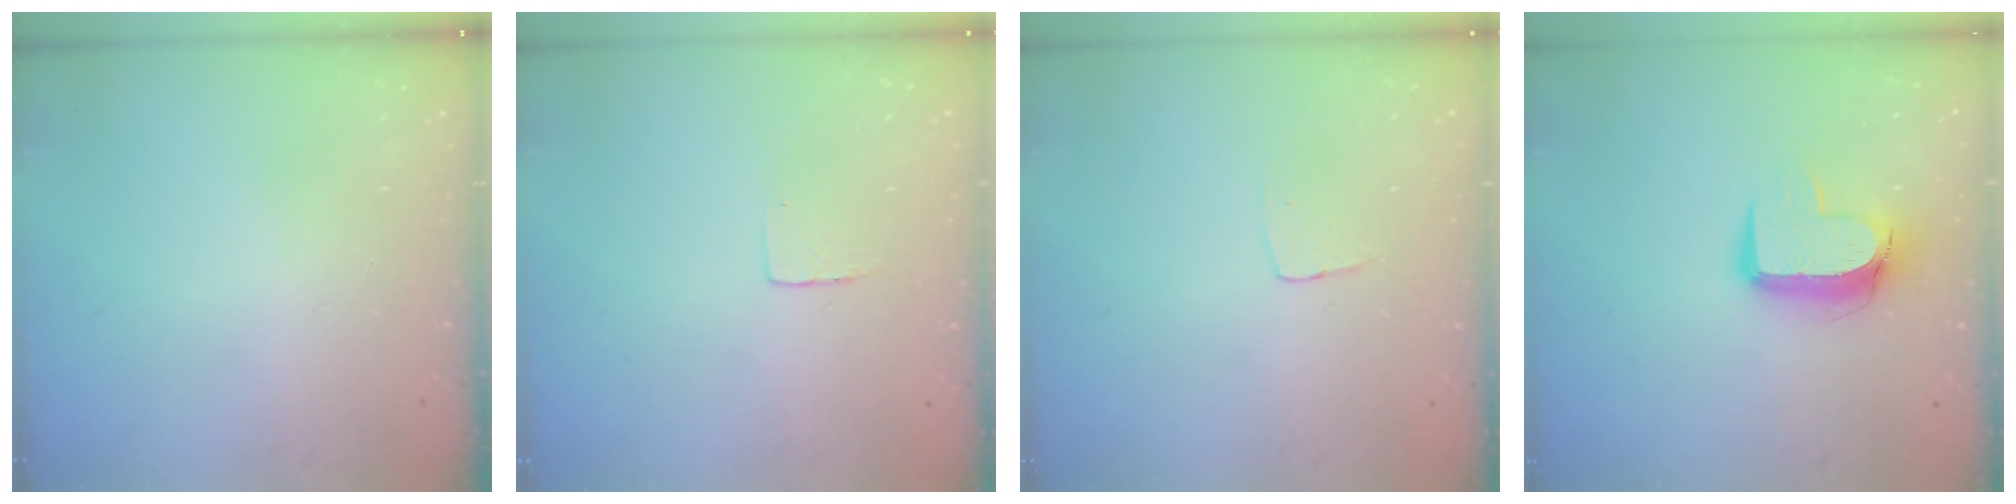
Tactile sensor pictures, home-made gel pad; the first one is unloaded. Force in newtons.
{"total": 3.5, "press": 3.5, "slide": 0.3}
{"total": 3.2, "press": 3.2, "slide": 0.2}
{"total": 10.7, "press": 10.7, "slide": 1.0}